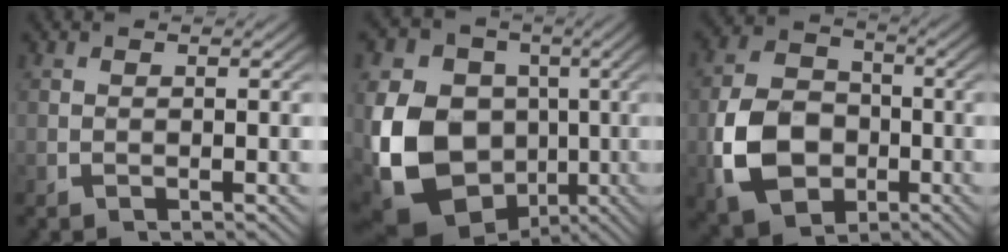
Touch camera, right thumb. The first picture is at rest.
{"total": 17.9, "force": [-2.7, 14.5, 10.1], "torque": [-0.245, -0.081, -0.022]}
{"total": 11.1, "force": [-2.3, 8.5, 6.7], "torque": [-0.144, -0.037, -0.025]}